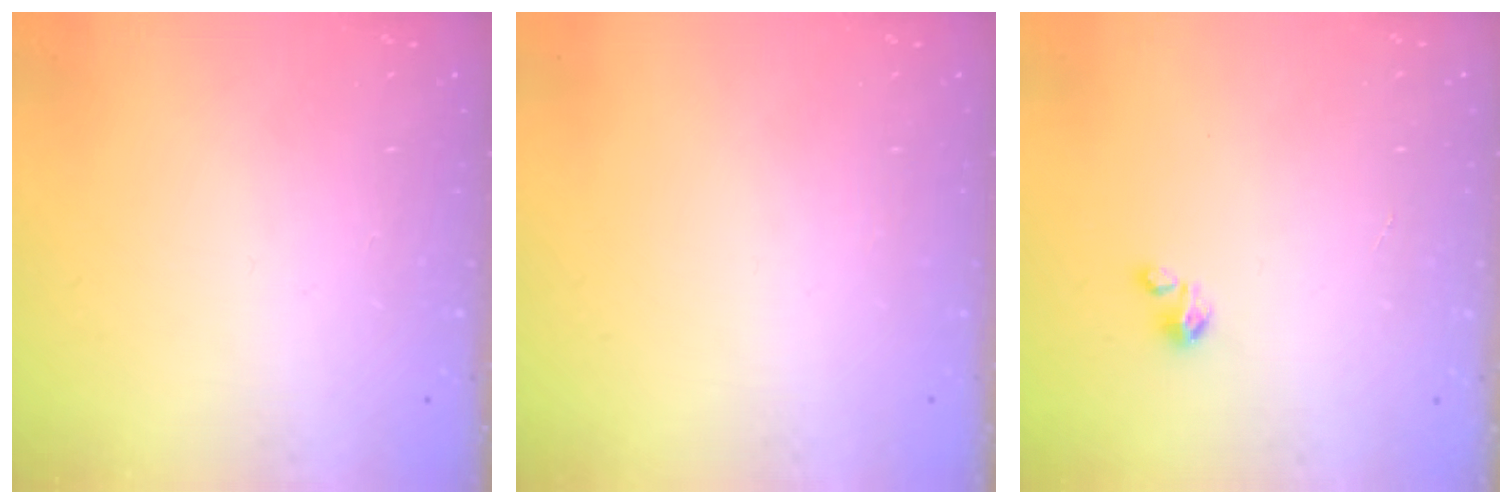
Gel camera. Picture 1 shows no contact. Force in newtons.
{"total": 0.0}
{"total": 1.8, "press": 1.8, "slide": 0.1}